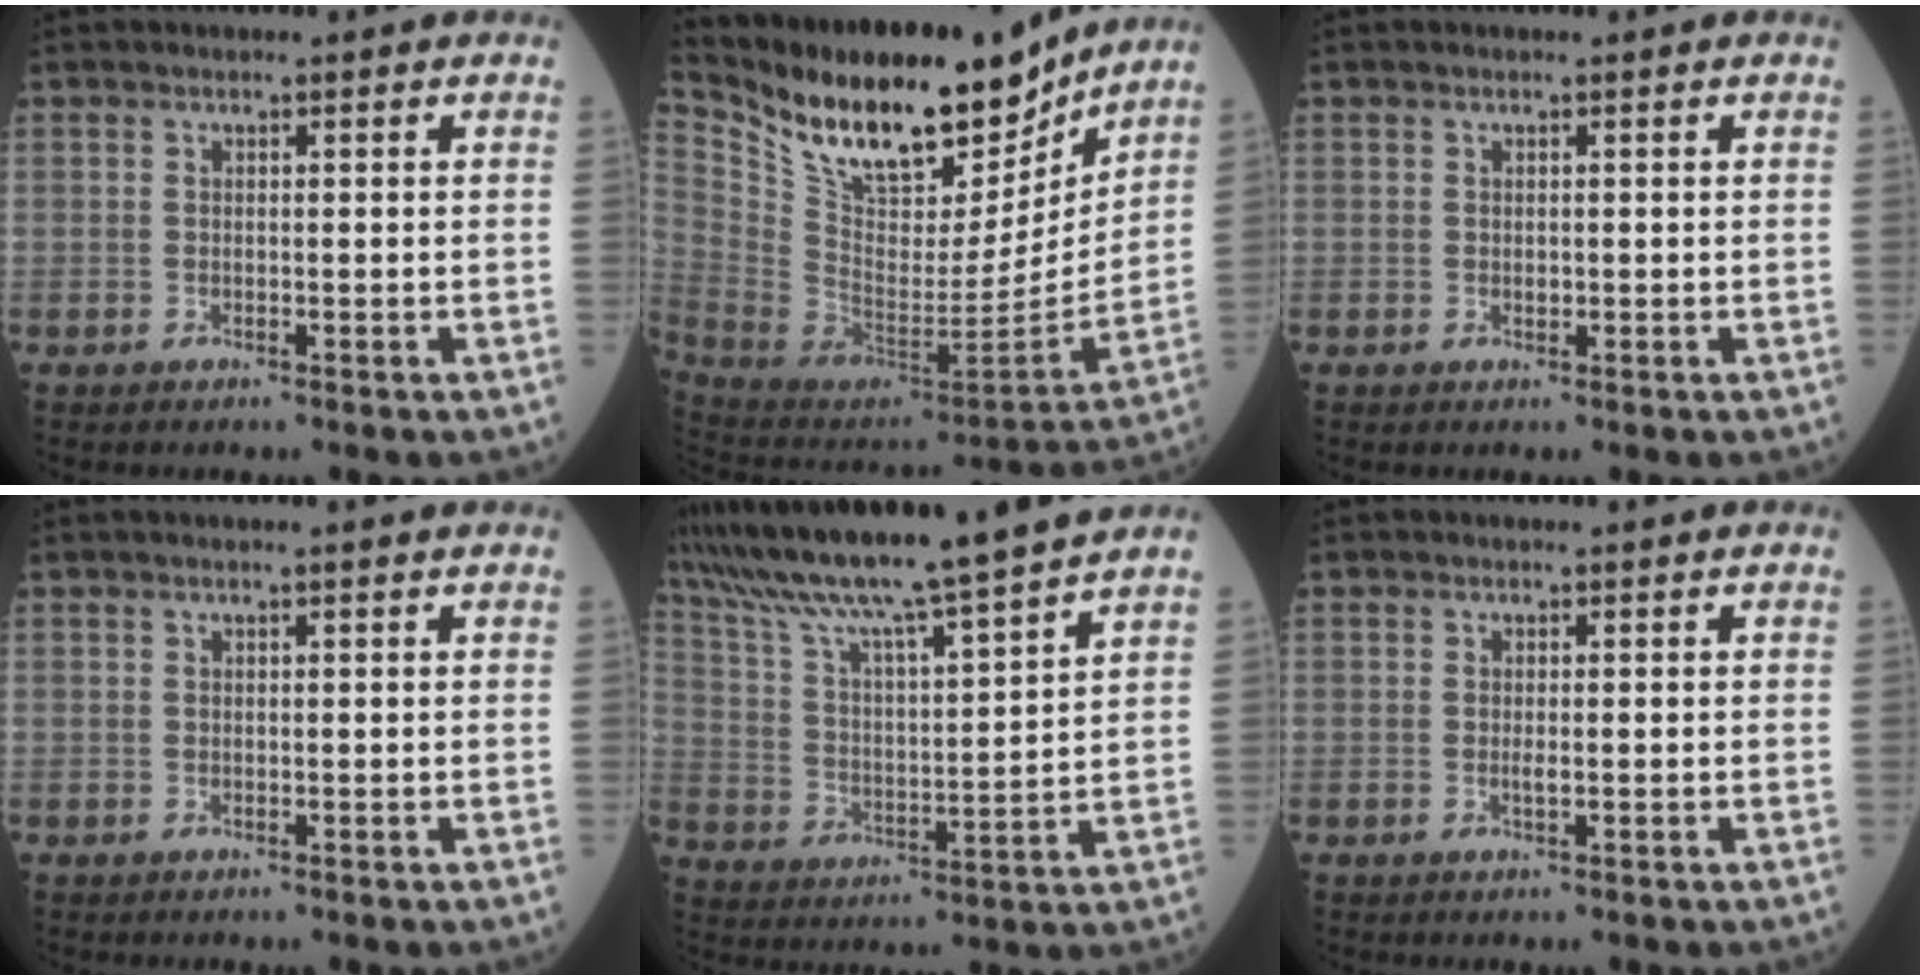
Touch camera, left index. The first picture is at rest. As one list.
[{"total": 23.4, "force": [18.7, 7.1, 12.1], "torque": [-0.227, -0.013, 0.321]}, {"total": 0.6, "force": [0.0, 0.4, 0.3], "torque": [-0.005, 0.001, -0.002]}, {"total": 0.8, "force": [0.5, -0.1, 0.5], "torque": [-0.011, 0.005, 0.009]}, {"total": 16.1, "force": [14.0, -2.2, 7.5], "torque": [-0.139, -0.015, 0.236]}, {"total": 0.8, "force": [-0.2, 0.2, 0.8], "torque": [-0.017, -0.001, -0.002]}]